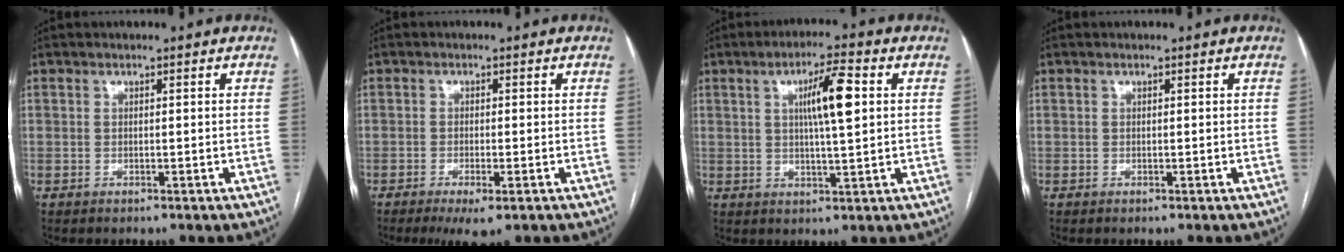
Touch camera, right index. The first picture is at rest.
{"total": 4.1, "force": [-2.3, 0.7, 3.3], "torque": [-0.052, -0.011, -0.034]}
{"total": 7.7, "force": [1.9, 0.7, 7.4], "torque": [-0.129, 0.006, 0.031]}
{"total": 0.0}